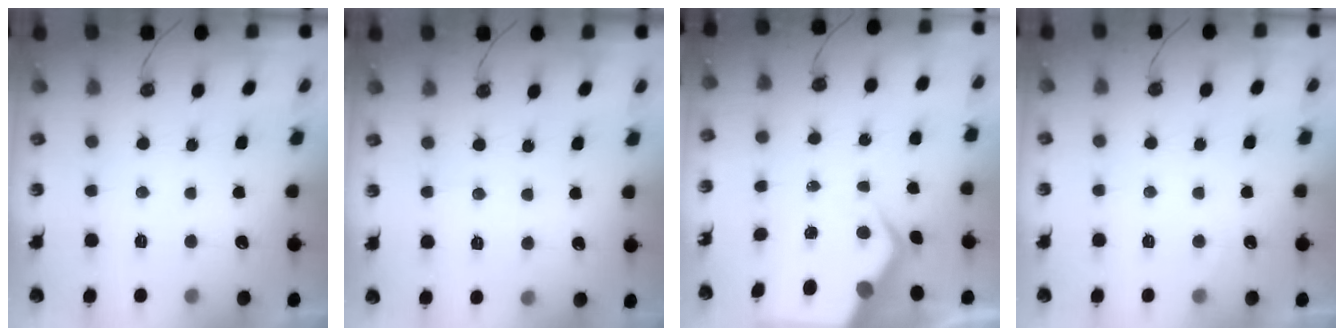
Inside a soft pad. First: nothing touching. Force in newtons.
{"total": 4.5, "press": 4.5, "slide": 0.2}
{"total": 7.9, "press": 7.8, "slide": 1.2}
{"total": 3.9, "press": 3.8, "slide": 0.5}